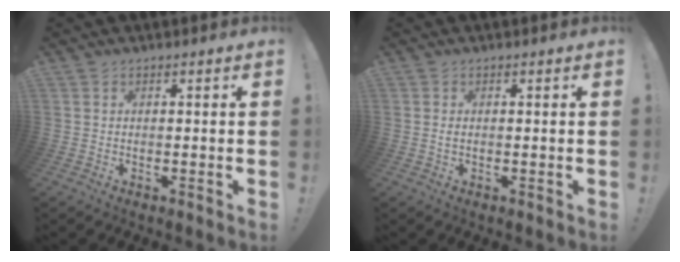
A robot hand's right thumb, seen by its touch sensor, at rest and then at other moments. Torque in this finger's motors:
{"motor_torque": [-0.11, 0.05, 0.09, 0.15, 0.00]}